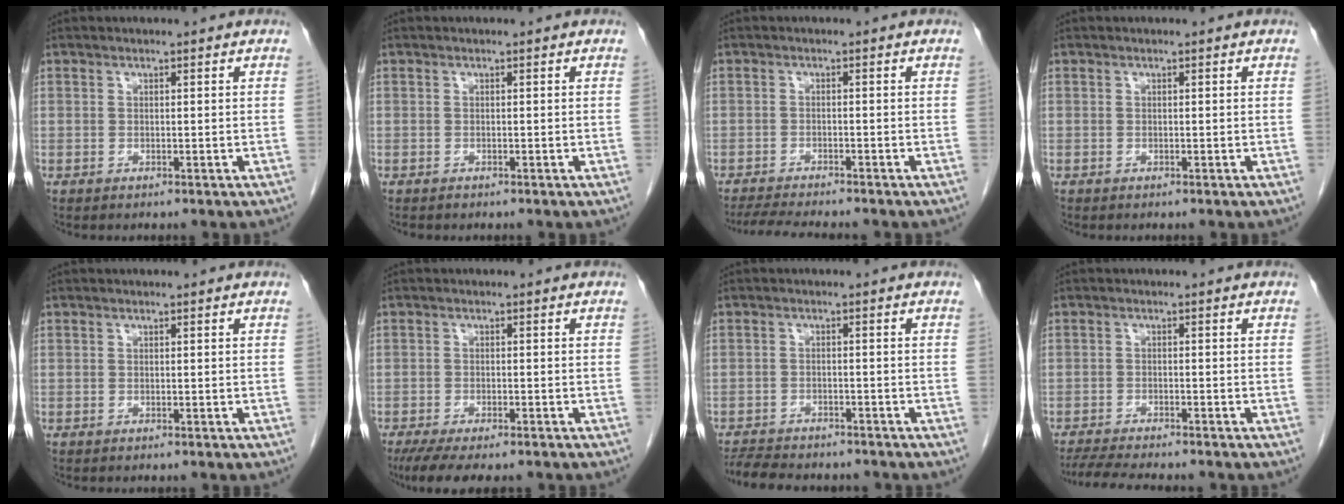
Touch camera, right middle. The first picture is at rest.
{"total": 0.0}
{"total": 7.4, "force": [-6.7, 0.6, 3.2], "torque": [-0.050, -0.016, -0.104]}
{"total": 0.0}
{"total": 0.0}
{"total": 8.2, "force": [-6.4, 2.2, 4.6], "torque": [-0.067, -0.013, -0.098]}
{"total": 9.4, "force": [-8.5, 2.5, 3.4], "torque": [-0.061, -0.004, -0.122]}
{"total": 8.4, "force": [-7.4, 0.7, 3.8], "torque": [-0.062, -0.016, -0.116]}